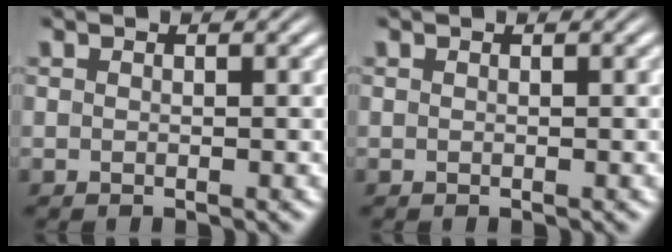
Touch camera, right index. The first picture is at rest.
{"total": 0.0}